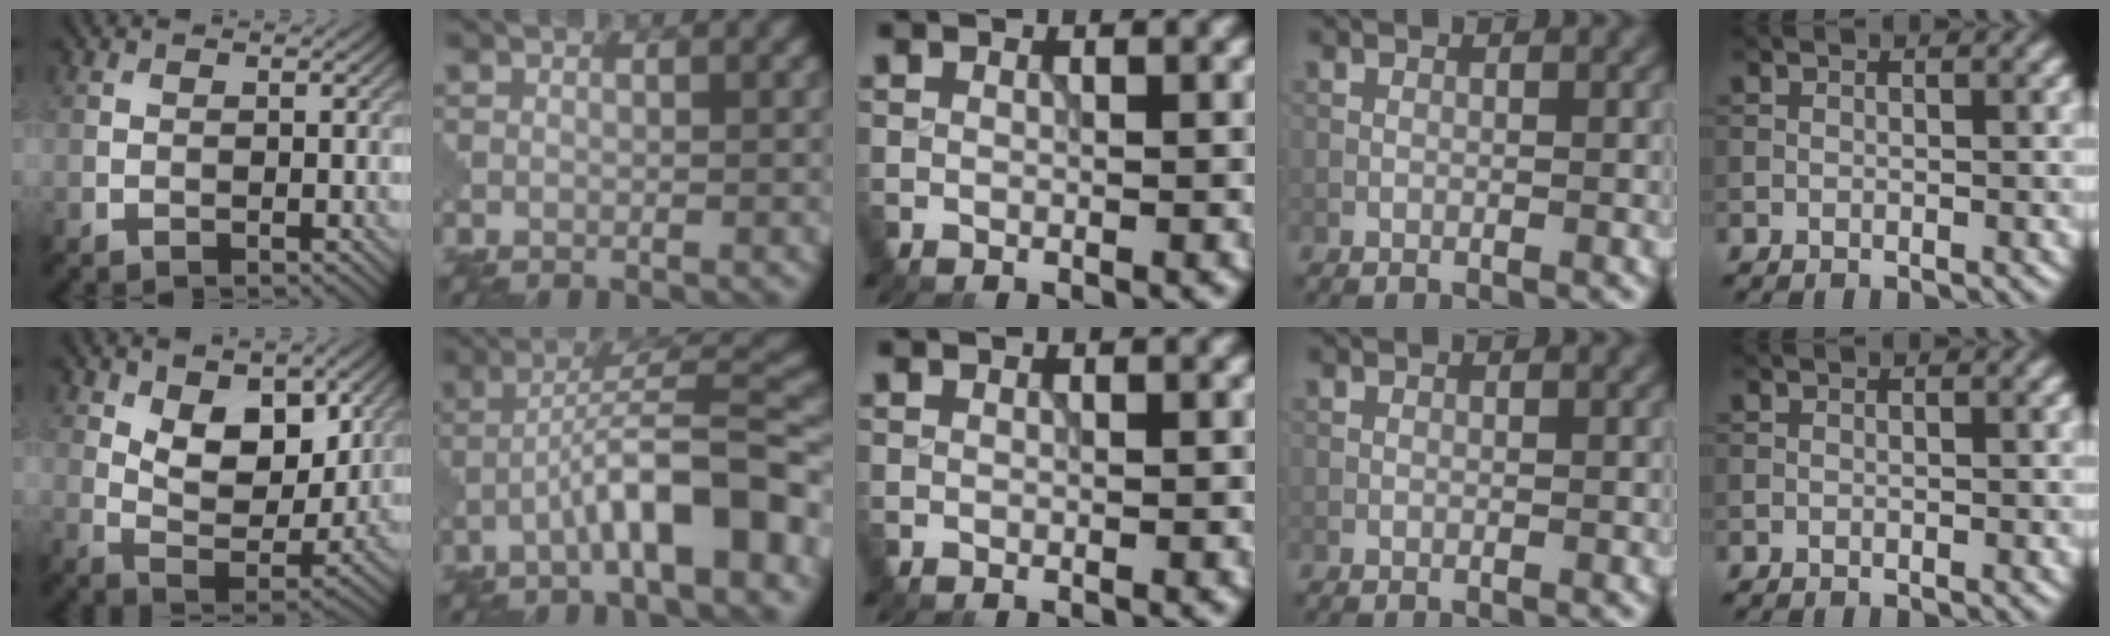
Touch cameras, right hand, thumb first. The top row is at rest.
{"thumb": {"total": 8.8, "force": [4.0, 4.8, 6.2], "torque": [-0.122, -0.013, 0.067]}, "index": {"total": 8.2, "force": [-3.5, 1.4, 7.3], "torque": [-0.117, 0.026, -0.057]}}